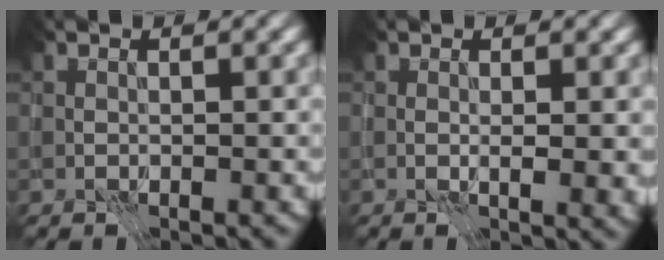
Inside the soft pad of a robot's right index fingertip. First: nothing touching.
{"total": 2.1, "force": [-0.2, 0.5, 2.0], "torque": [-0.027, 0.000, 0.003]}